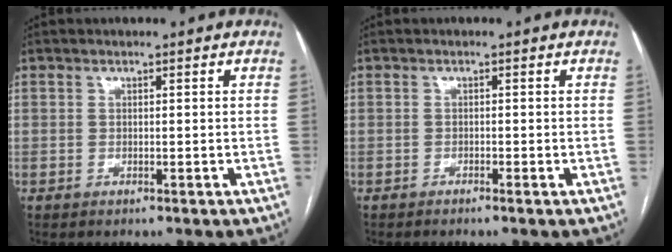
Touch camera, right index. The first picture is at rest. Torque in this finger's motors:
{"motor_torque": [-0.90, -0.18, -0.25, -0.03]}